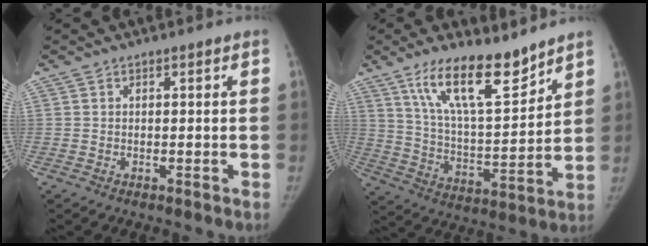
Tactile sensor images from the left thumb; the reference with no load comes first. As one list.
[{"total": 16.0, "force": [11.3, 4.7, 10.4], "torque": [-0.151, -0.071, 0.210]}]